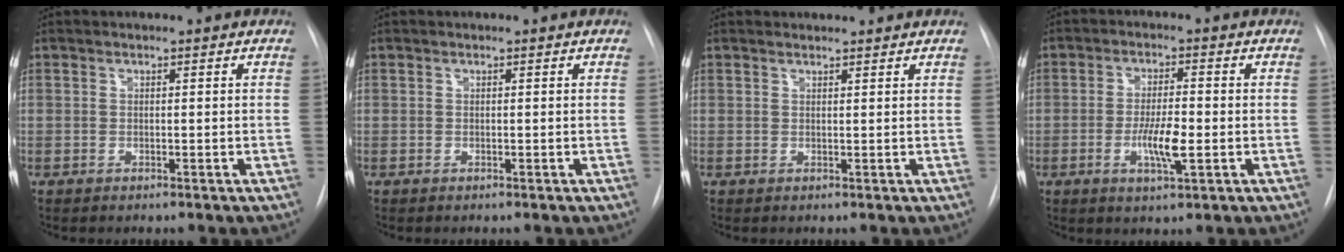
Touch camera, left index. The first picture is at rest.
{"total": 0.0}
{"total": 2.0, "force": [2.0, 0.3, 0.1], "torque": [-0.012, 0.014, 0.029]}
{"total": 5.8, "force": [-1.4, 1.0, 5.6], "torque": [-0.106, -0.008, -0.023]}